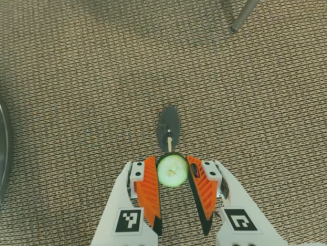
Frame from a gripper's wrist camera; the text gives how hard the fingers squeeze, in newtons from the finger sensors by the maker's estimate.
{"total": 8.3, "left": 8.2, "right": 8.4}